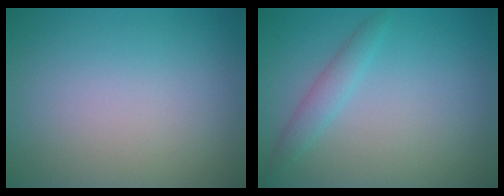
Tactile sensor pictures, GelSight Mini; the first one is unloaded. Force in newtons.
{"total": 1.7, "press": 1.7, "slide": 0.0}